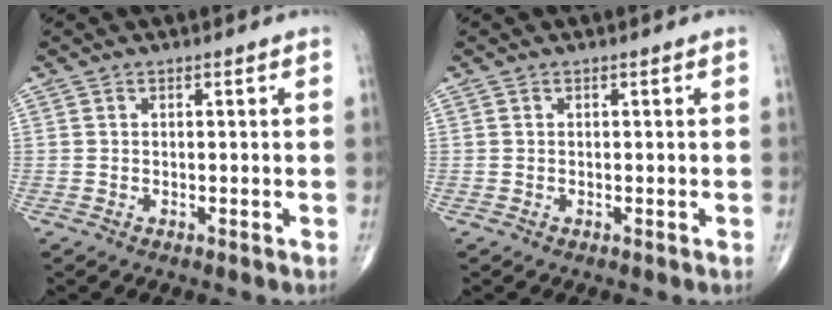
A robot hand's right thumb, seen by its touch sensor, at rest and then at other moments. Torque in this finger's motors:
{"motor_torque": [-0.20, 0.21, -0.03, 0.03, 0.00]}